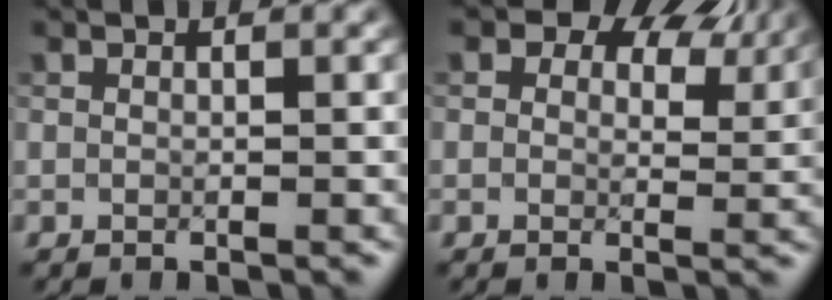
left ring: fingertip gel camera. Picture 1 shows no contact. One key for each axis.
{"total": 7.5, "fx": 4.6, "fy": 4.1, "fz": 4.4, "tx": -0.062, "ty": 0.006, "tz": 0.058}